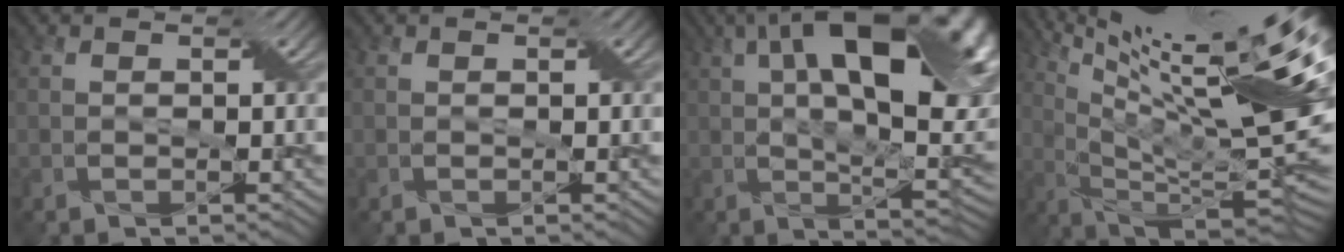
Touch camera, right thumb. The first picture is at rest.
{"total": 0.0}
{"total": 20.8, "force": [6.7, 8.6, 17.7], "torque": [-0.259, 0.029, 0.093]}
{"total": 20.8, "force": [10.5, 4.4, 17.4], "torque": [-0.240, 0.021, 0.167]}